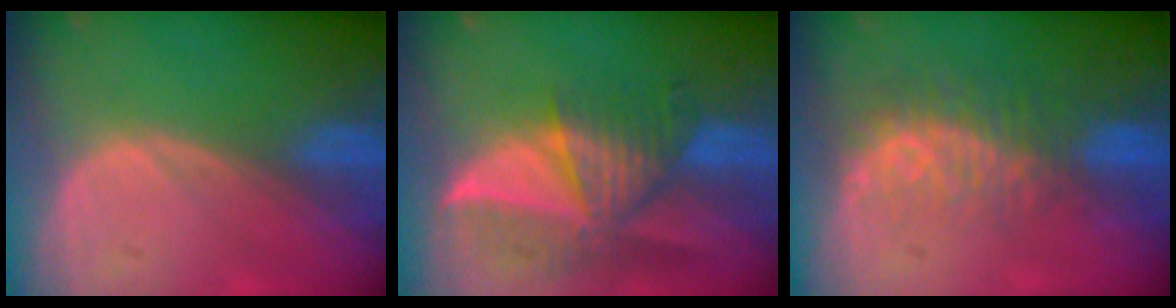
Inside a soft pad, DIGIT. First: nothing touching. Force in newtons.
{"total": 9.5, "press": 8.5, "slide": 4.3}
{"total": 8.3, "press": 7.1, "slide": 4.4}